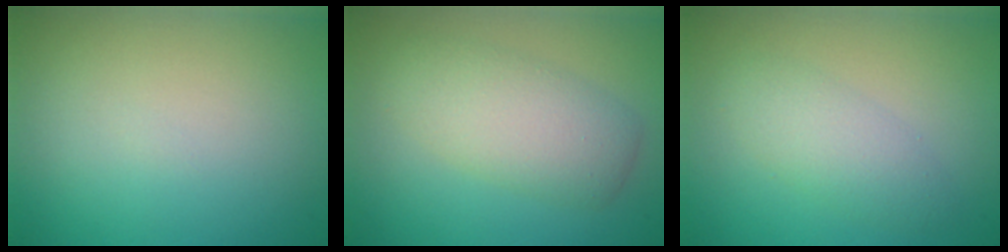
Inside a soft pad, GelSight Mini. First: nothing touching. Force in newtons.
{"total": 4.8, "press": 4.8, "slide": 0.0}
{"total": 2.9, "press": 2.8, "slide": 0.2}